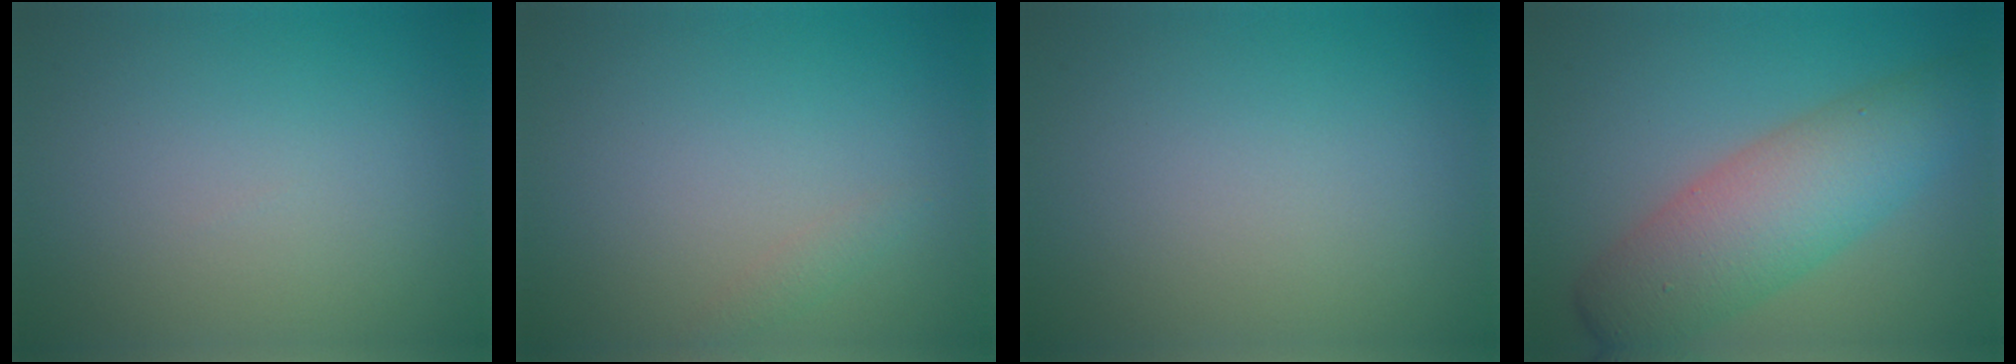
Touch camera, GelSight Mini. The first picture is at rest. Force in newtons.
{"total": 0.9, "press": 0.9, "slide": 0.0}
{"total": 0.0}
{"total": 7.8, "press": 7.8, "slide": 0.2}